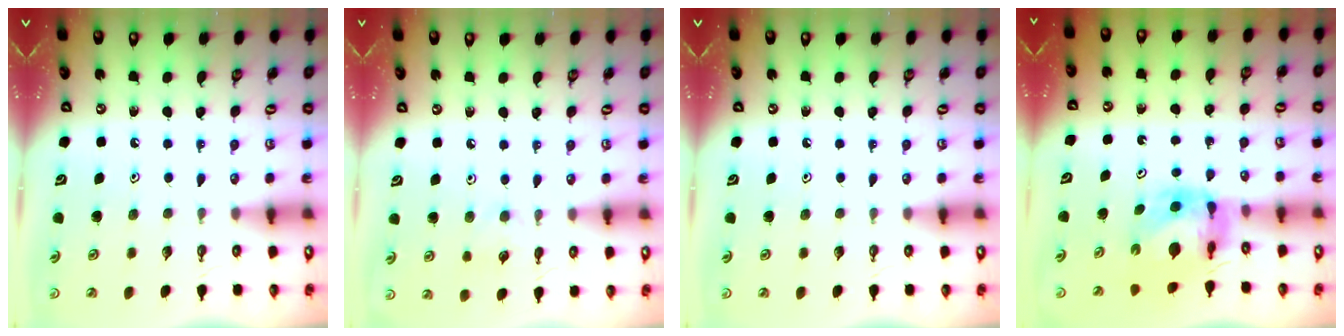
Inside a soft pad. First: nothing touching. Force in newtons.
{"total": 6.1, "press": 6.1, "slide": 0.7}
{"total": 0.0}
{"total": 6.6, "press": 6.6, "slide": 0.6}